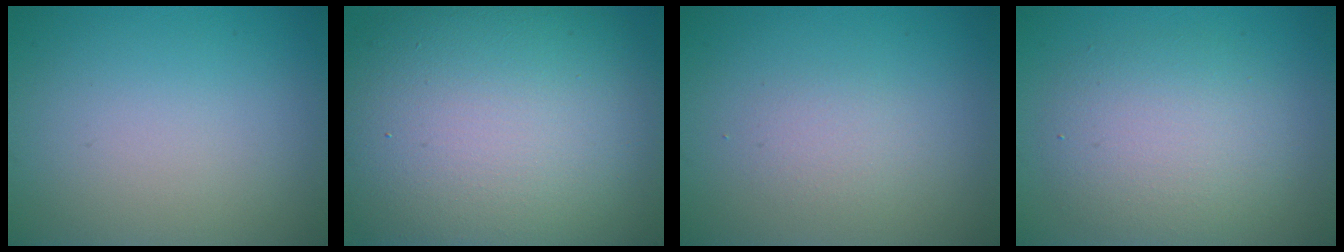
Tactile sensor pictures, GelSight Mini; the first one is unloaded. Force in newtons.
{"total": 17.3, "press": 17.3, "slide": 1.4}
{"total": 1.5, "press": 1.4, "slide": 0.1}
{"total": 4.8, "press": 4.8, "slide": 0.2}